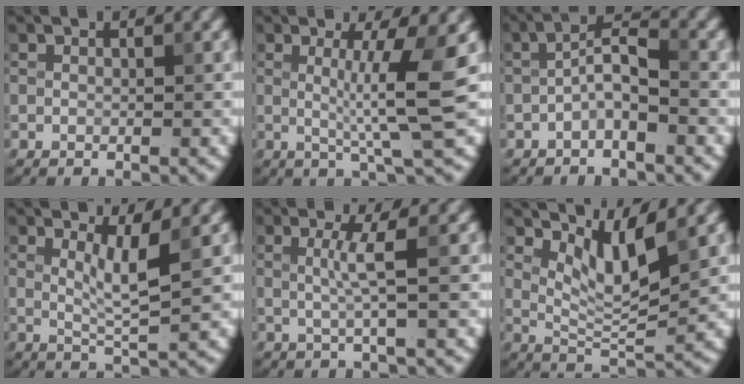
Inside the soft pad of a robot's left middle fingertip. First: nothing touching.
{"total": 5.0, "force": [0.4, 0.2, 5.0], "torque": [-0.086, -0.005, 0.010]}
{"total": 2.5, "force": [-1.4, 0.6, 2.0], "torque": [-0.036, 0.015, -0.027]}
{"total": 2.6, "force": [0.9, 0.2, 2.4], "torque": [-0.046, -0.006, 0.022]}
{"total": 2.0, "force": [0.1, 0.0, 2.0], "torque": [-0.043, 0.003, 0.001]}
{"total": 3.8, "force": [2.2, 0.9, 2.9], "torque": [-0.065, -0.011, 0.047]}